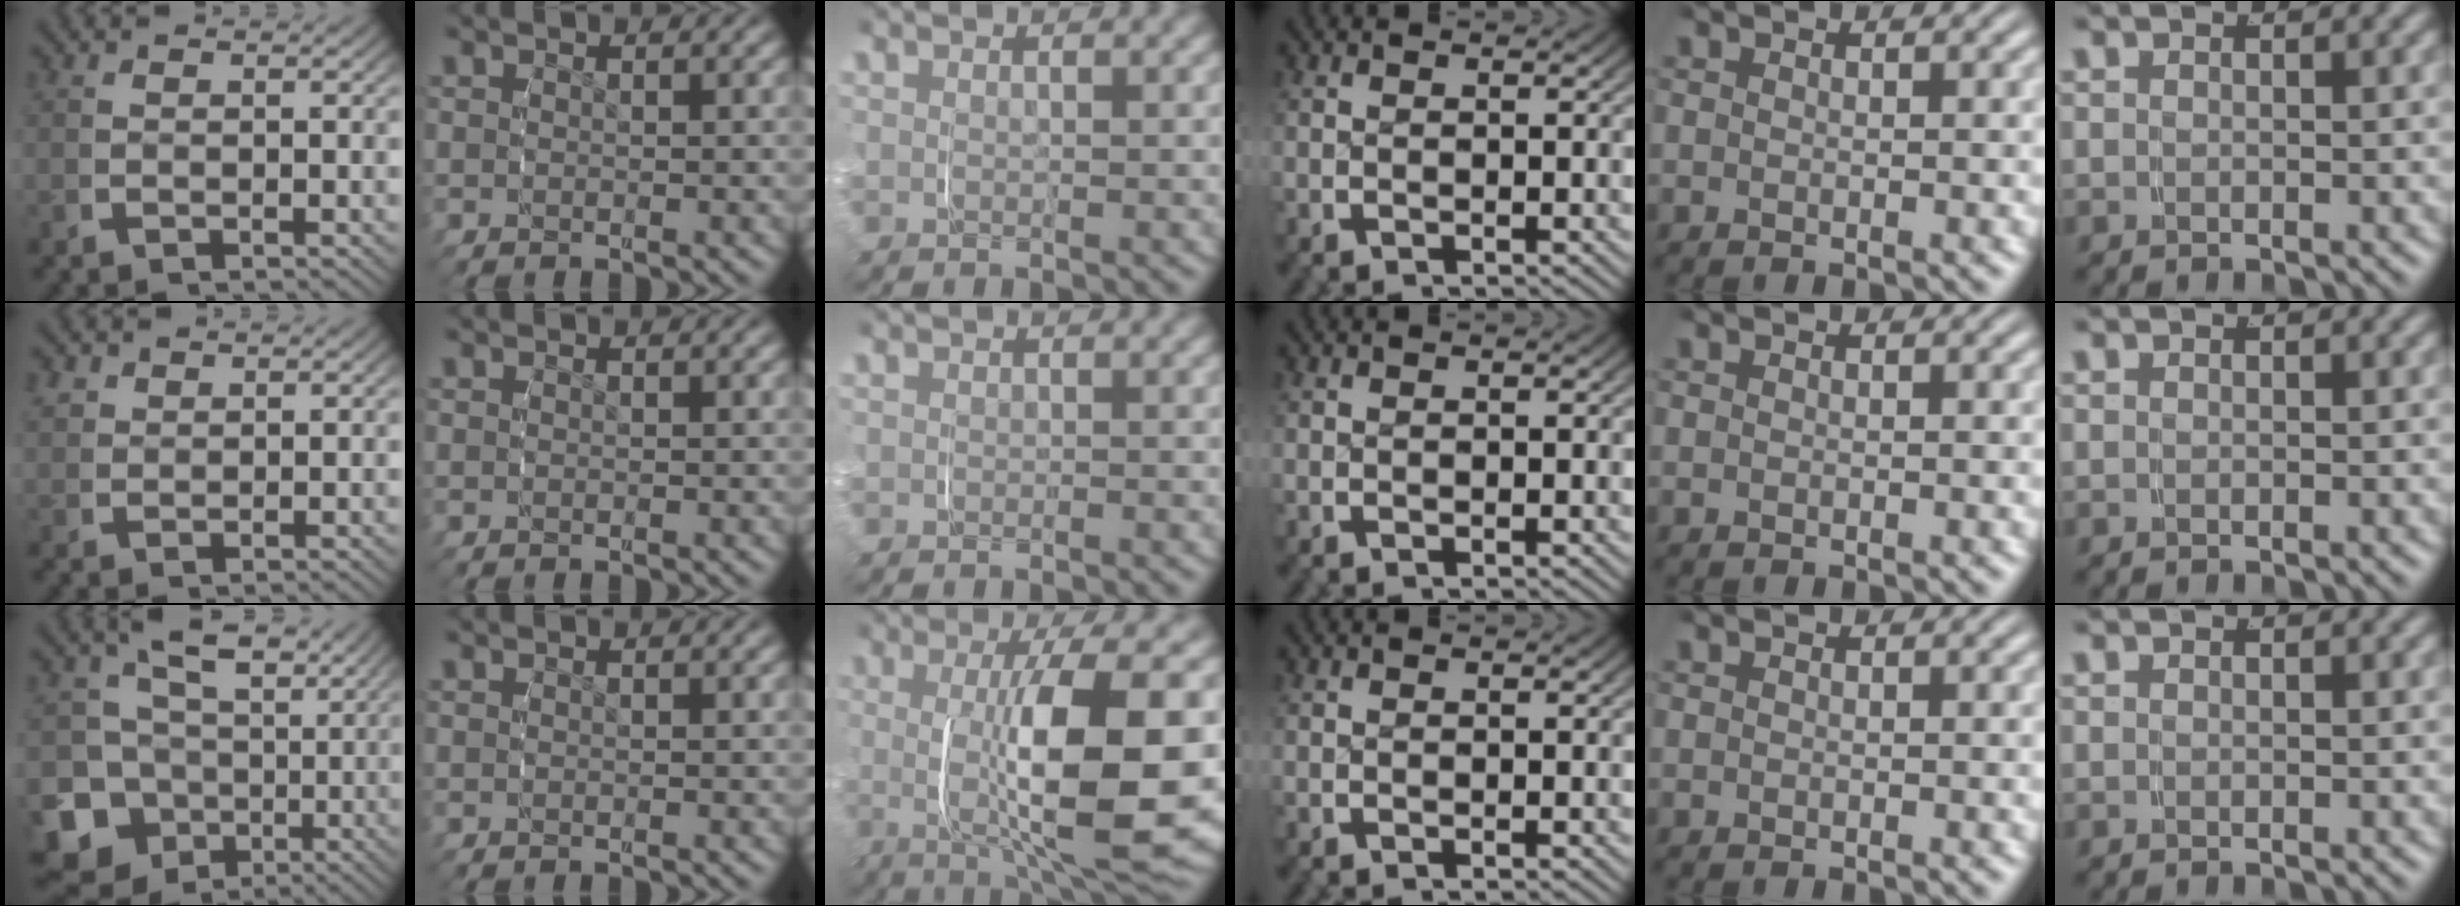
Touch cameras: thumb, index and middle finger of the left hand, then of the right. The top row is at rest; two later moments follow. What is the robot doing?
{"motion": "grasp_and_lifting", "object": "ribbon"}